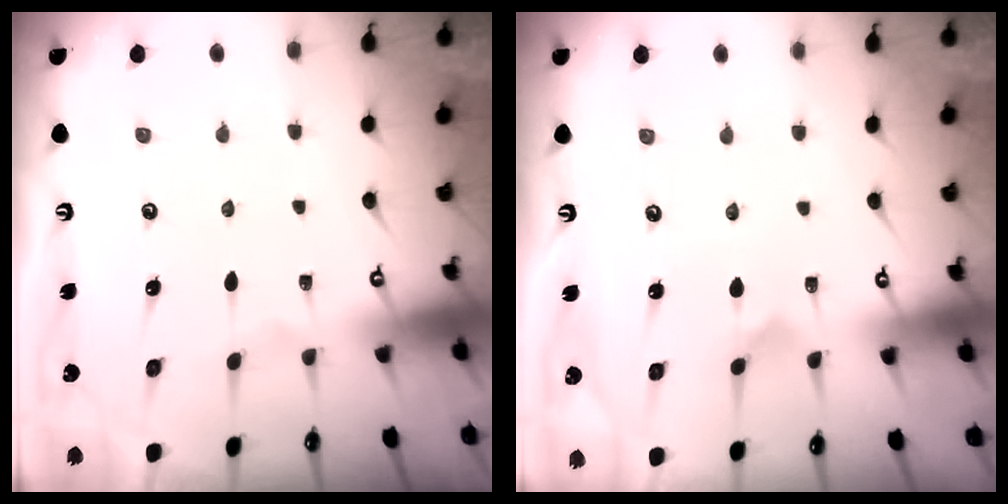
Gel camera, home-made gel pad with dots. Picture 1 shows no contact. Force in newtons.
{"total": 2.7, "press": 2.7, "slide": 0.3}